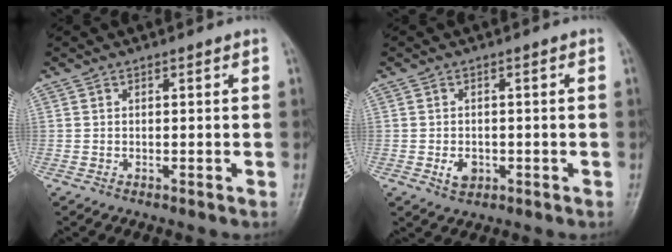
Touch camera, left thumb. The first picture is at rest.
{"total": 2.9, "force": [-0.8, 2.1, 1.8], "torque": [-0.024, 0.000, -0.010]}